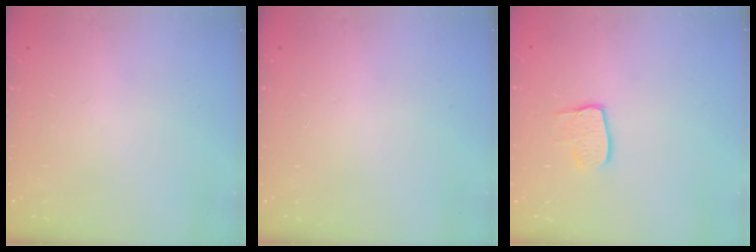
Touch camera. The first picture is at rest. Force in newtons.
{"total": 0.0}
{"total": 7.7, "press": 7.7, "slide": 0.7}